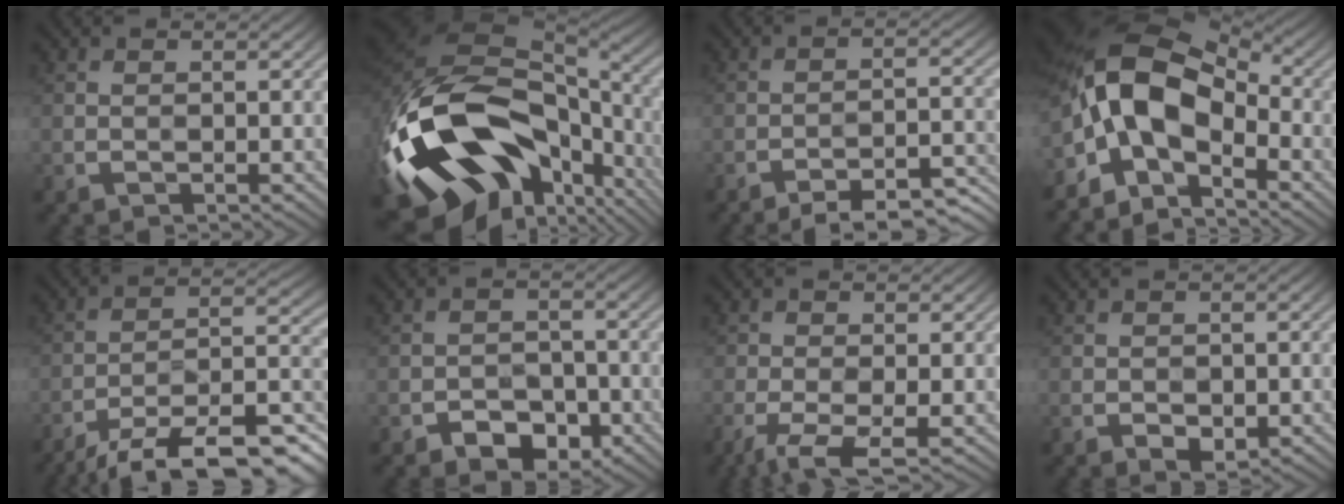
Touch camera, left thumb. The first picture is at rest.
{"total": 19.5, "force": [-6.3, 12.6, 13.5], "torque": [-0.320, -0.041, -0.082]}
{"total": 9.1, "force": [-7.6, 1.7, 4.7], "torque": [-0.073, 0.008, -0.097]}
{"total": 12.0, "force": [-3.1, 6.9, 9.3], "torque": [-0.174, 0.007, -0.072]}
{"total": 15.4, "force": [-11.6, 4.2, 9.3], "torque": [-0.159, -0.002, -0.188]}
{"total": 4.7, "force": [-3.0, 2.8, 2.2], "torque": [-0.033, 0.000, -0.049]}
{"total": 4.5, "force": [-2.5, 1.6, 3.4], "torque": [-0.076, -0.006, -0.051]}
{"total": 2.3, "force": [-1.1, 1.5, 1.4], "torque": [-0.023, -0.004, -0.012]}